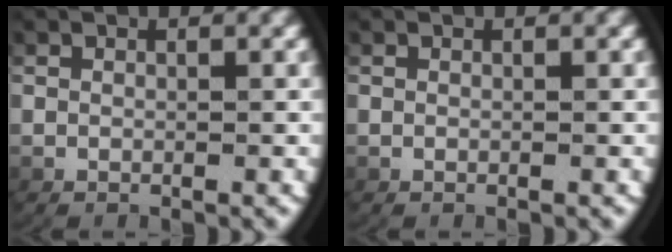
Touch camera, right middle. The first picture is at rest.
{"total": 0.0}